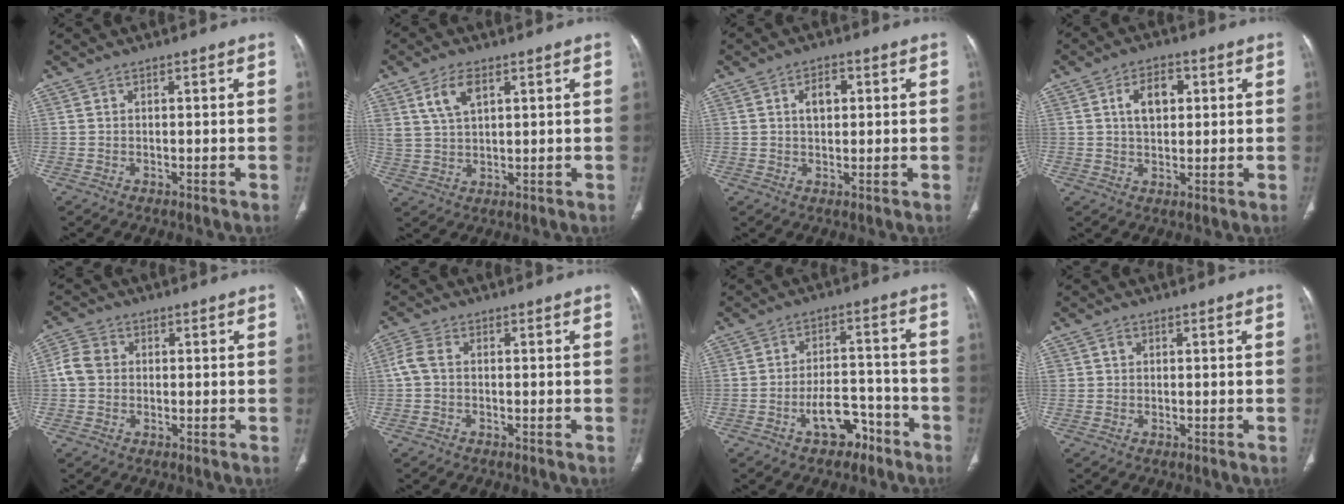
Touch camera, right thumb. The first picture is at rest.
{"total": 6.4, "force": [3.2, 3.3, 4.4], "torque": [-0.083, -0.010, 0.068]}
{"total": 4.1, "force": [1.1, 2.6, 3.0], "torque": [-0.041, 0.003, 0.017]}
{"total": 6.6, "force": [1.8, 4.2, 4.8], "torque": [-0.064, 0.002, 0.027]}
{"total": 4.7, "force": [0.2, 4.0, 2.4], "torque": [-0.044, 0.012, -0.002]}
{"total": 3.4, "force": [-0.1, 2.3, 2.5], "torque": [-0.064, 0.008, -0.009]}
{"total": 7.9, "force": [-4.7, 4.5, 4.4], "torque": [-0.048, 0.053, -0.071]}
{"total": 1.6, "force": [0.5, 1.4, 0.5], "torque": [0.001, 0.000, 0.006]}